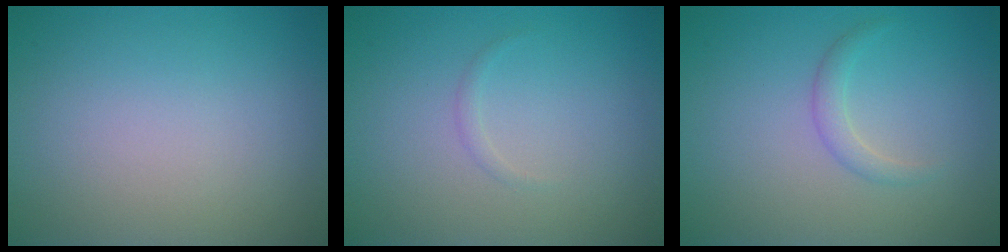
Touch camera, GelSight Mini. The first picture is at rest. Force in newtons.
{"total": 0.5, "press": 0.5, "slide": 0.0}
{"total": 1.3, "press": 1.3, "slide": 0.1}